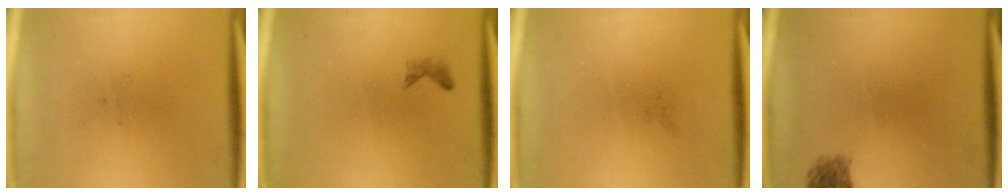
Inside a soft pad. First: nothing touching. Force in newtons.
{"total": 0.7}
{"total": 0.0}
{"total": 1.8}